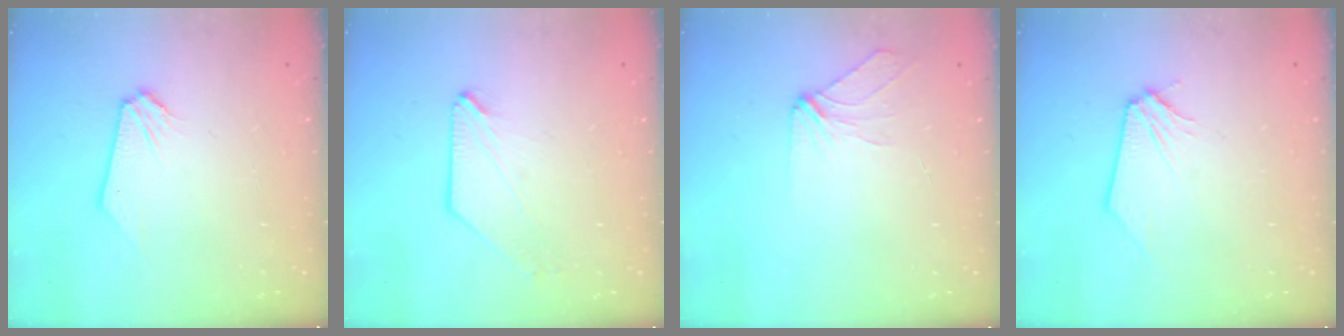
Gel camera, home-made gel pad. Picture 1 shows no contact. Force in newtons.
{"total": 0.5, "press": 0.5, "slide": 0.0}
{"total": 4.9, "press": 4.8, "slide": 1.0}
{"total": 0.0}